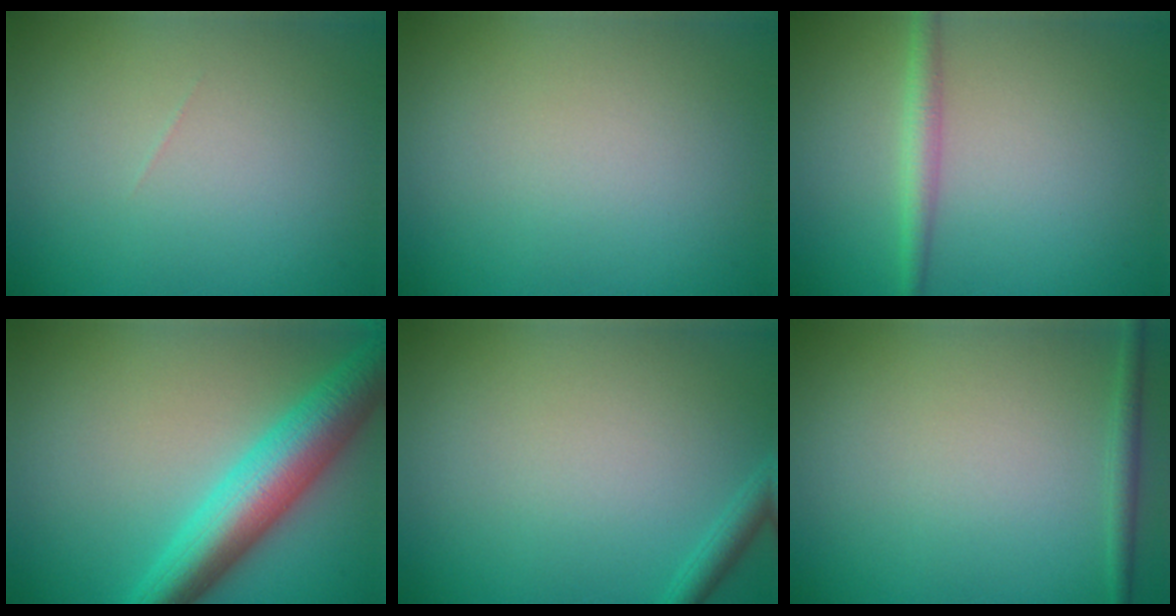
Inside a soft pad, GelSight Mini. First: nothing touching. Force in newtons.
{"total": 0.0}
{"total": 2.0, "press": 2.0, "slide": 0.1}
{"total": 7.8, "press": 7.8, "slide": 0.2}
{"total": 1.4, "press": 1.4, "slide": 0.1}
{"total": 1.3, "press": 1.3, "slide": 0.1}